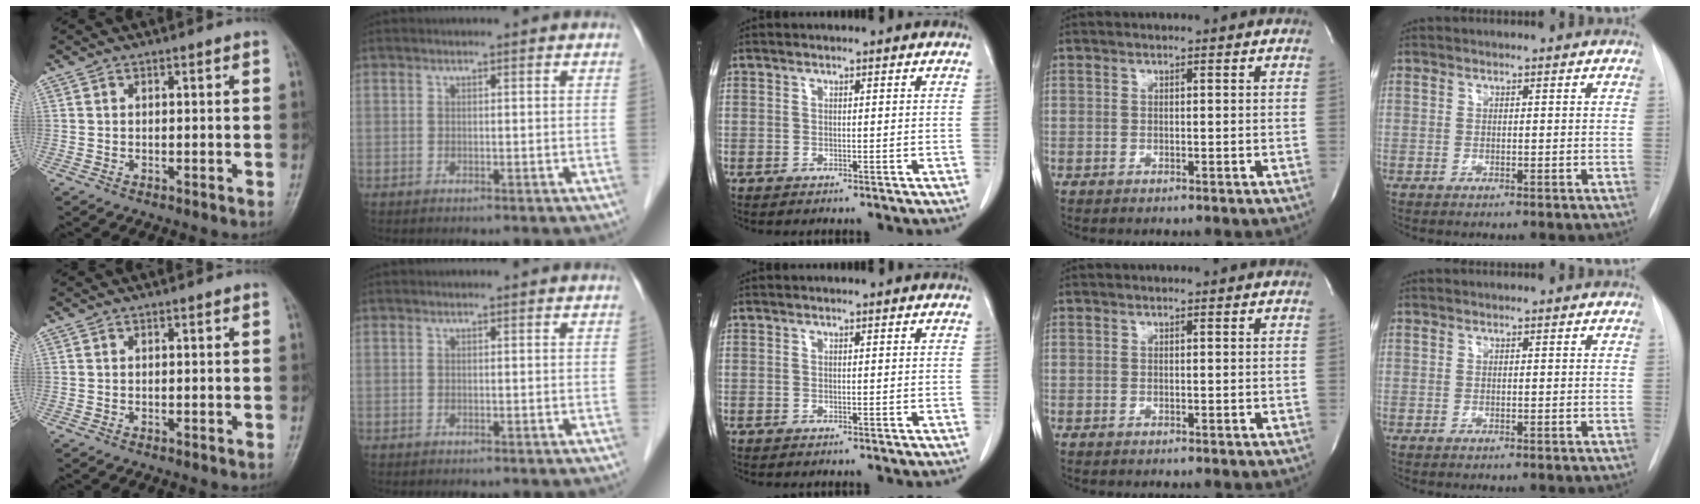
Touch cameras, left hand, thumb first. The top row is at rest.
{}